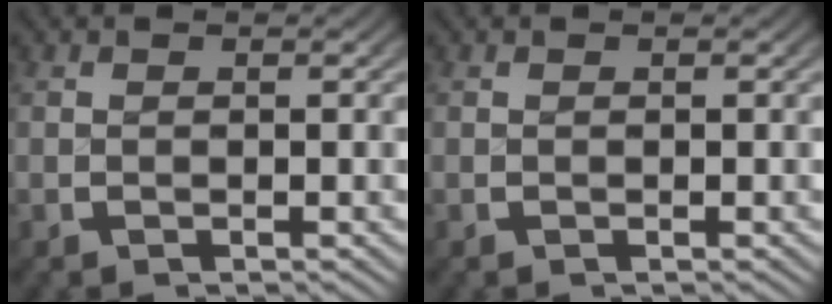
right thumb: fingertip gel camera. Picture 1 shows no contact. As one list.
[{"total": 0.0}]